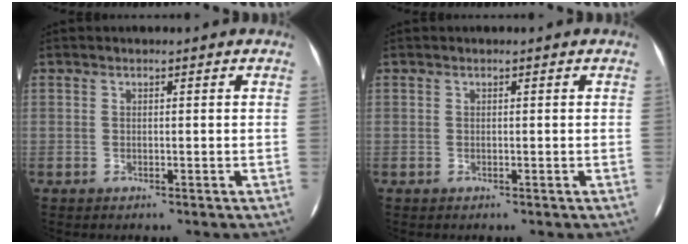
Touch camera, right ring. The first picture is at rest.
{"total": 0.0}